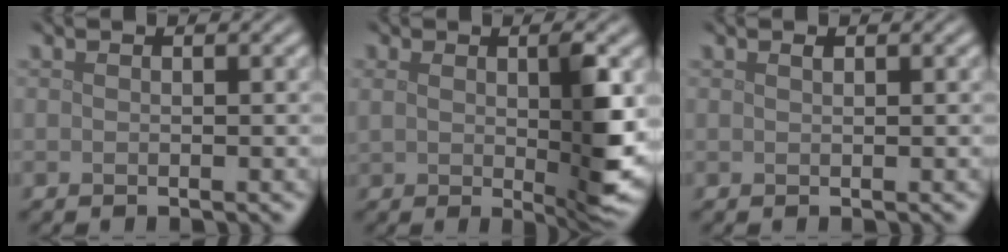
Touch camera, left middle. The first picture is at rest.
{"total": 5.2, "force": [0.7, 1.4, 5.0], "torque": [-0.088, -0.009, 0.017]}
{"total": 0.0}